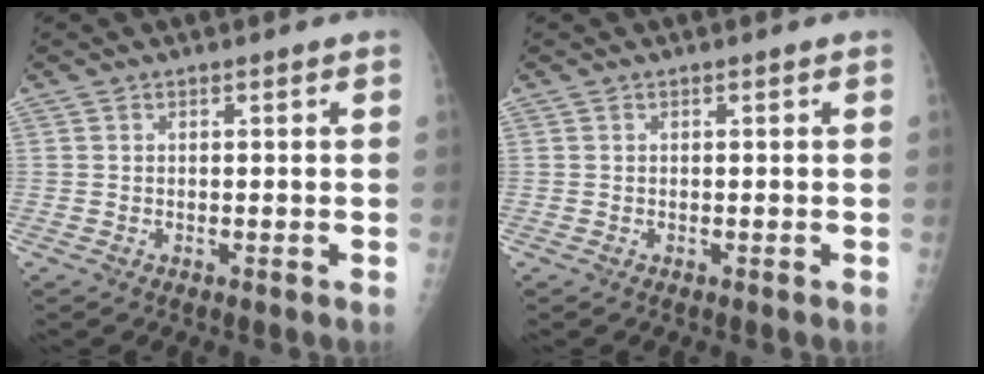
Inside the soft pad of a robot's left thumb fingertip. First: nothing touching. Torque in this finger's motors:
{"motor_torque": [0.00, 0.00, -0.01, 0.00, 0.00]}